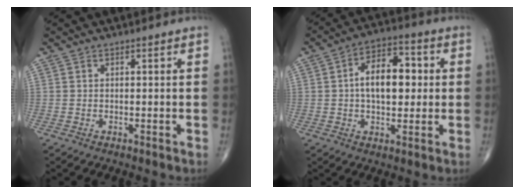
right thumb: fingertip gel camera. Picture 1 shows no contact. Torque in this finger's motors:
{"motor_torque": [0.09, 0.53, 0.57, -0.17, 0.11]}